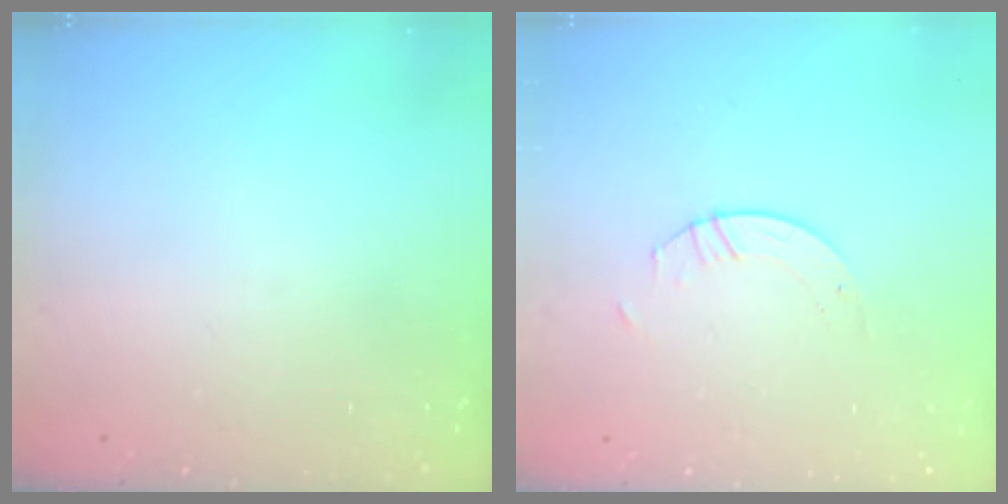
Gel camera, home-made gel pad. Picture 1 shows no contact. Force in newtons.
{"total": 2.6, "press": 2.6, "slide": 0.2}